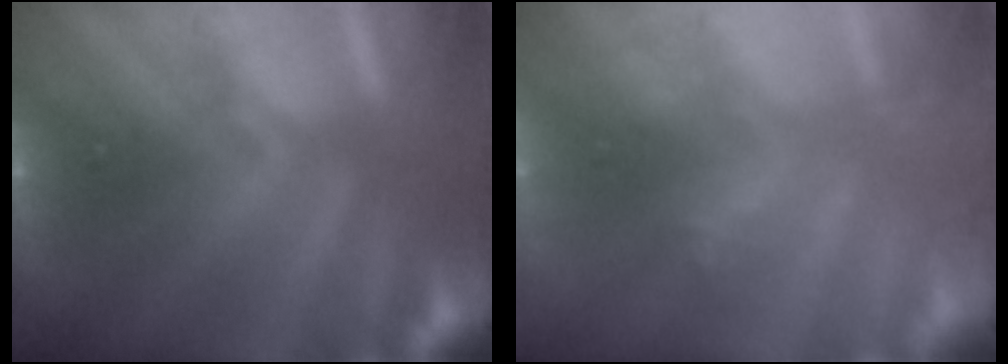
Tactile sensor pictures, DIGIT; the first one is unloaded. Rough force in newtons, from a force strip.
{"total": 1.7}